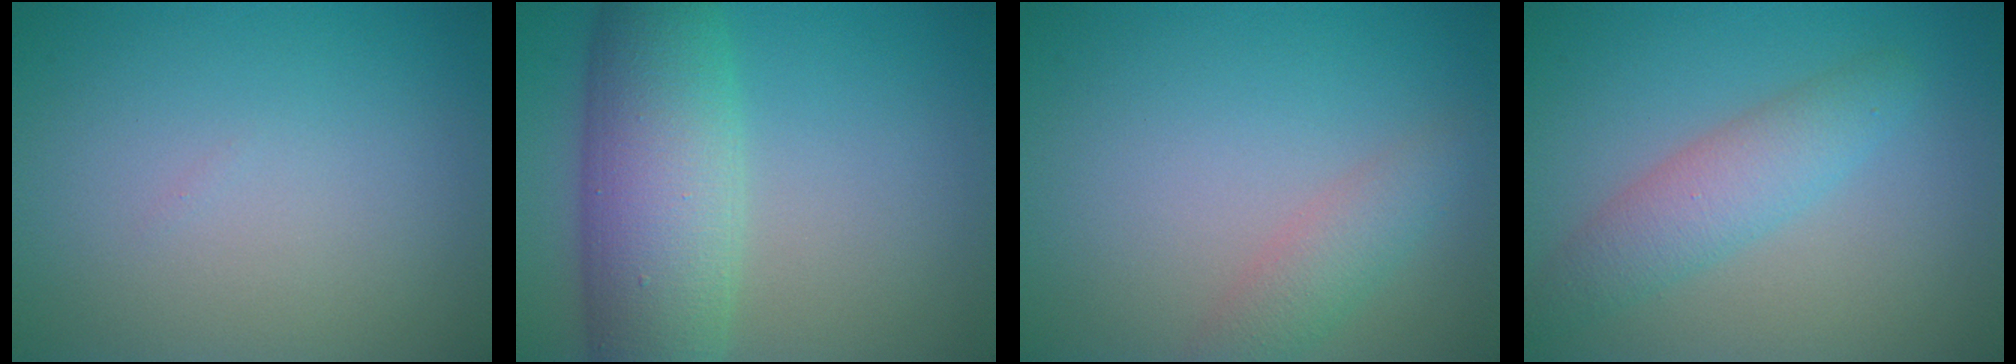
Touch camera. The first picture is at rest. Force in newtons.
{"total": 8.7, "press": 8.7, "slide": 0.2}
{"total": 2.3, "press": 2.3, "slide": 0.0}
{"total": 3.5, "press": 3.5, "slide": 0.1}